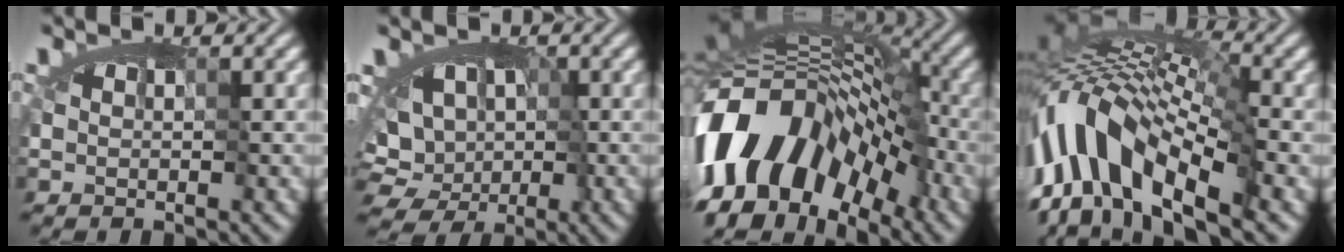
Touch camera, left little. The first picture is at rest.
{"total": 7.3, "force": [-1.3, 6.1, 3.7], "torque": [-0.025, -0.001, -0.027]}
{"total": 16.8, "force": [-9.1, 9.4, 10.5], "torque": [-0.197, 0.019, -0.184]}
{"total": 11.2, "force": [-4.7, 4.7, 9.1], "torque": [-0.169, 0.013, -0.089]}